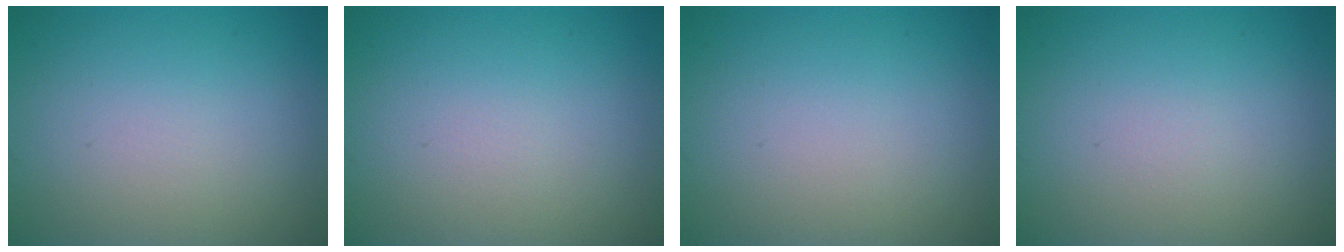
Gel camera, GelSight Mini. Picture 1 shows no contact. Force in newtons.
{"total": 0.0}
{"total": 0.0}
{"total": 0.0}